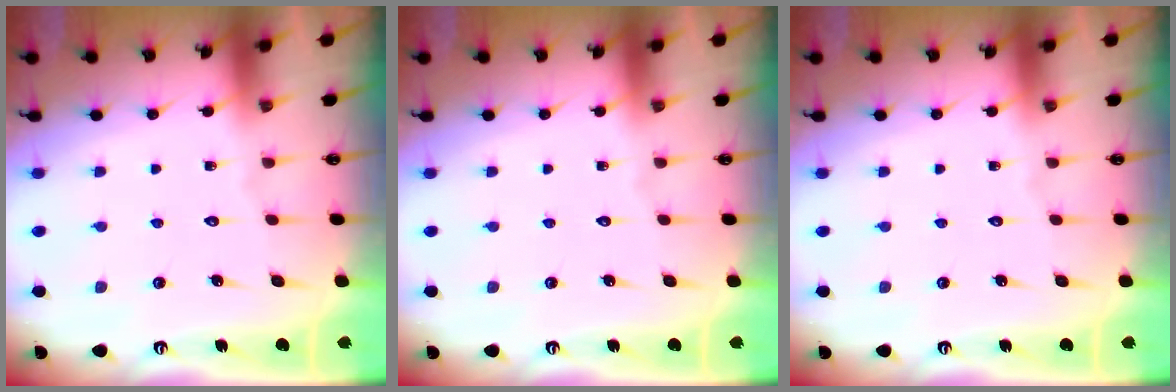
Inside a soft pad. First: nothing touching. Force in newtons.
{"total": 0.0}
{"total": 0.0}